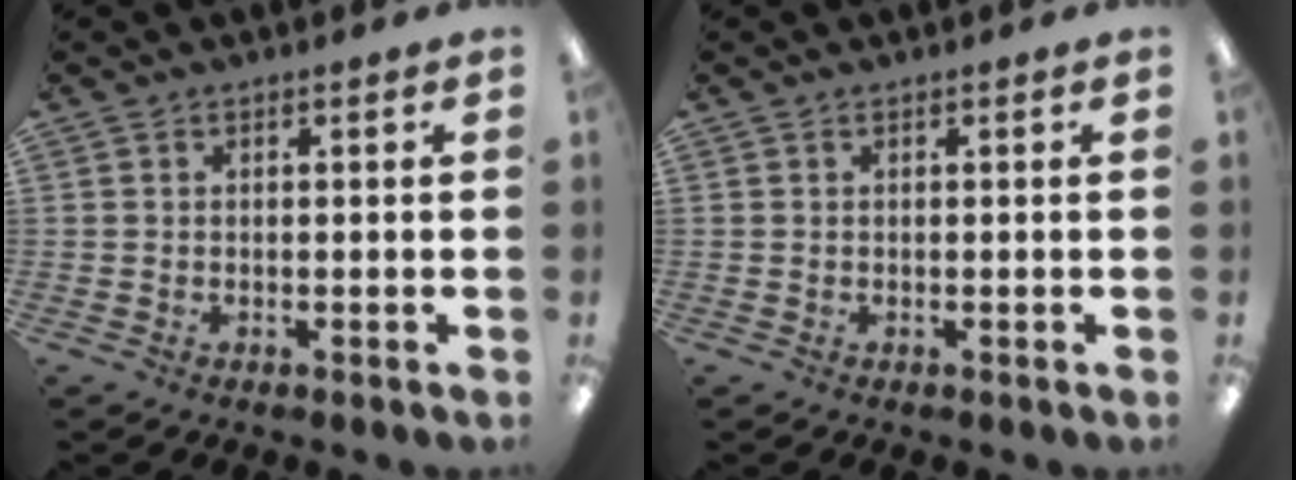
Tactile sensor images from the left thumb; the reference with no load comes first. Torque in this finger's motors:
{"motor_torque": [-0.01, 0.01, -0.14, 0.15, 0.00]}